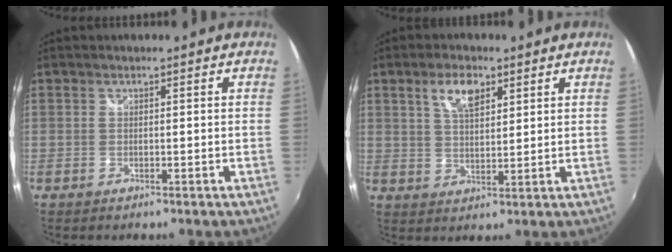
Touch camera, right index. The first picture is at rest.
{"total": 6.1, "force": [3.2, 2.8, 4.3], "torque": [-0.076, 0.008, 0.060]}